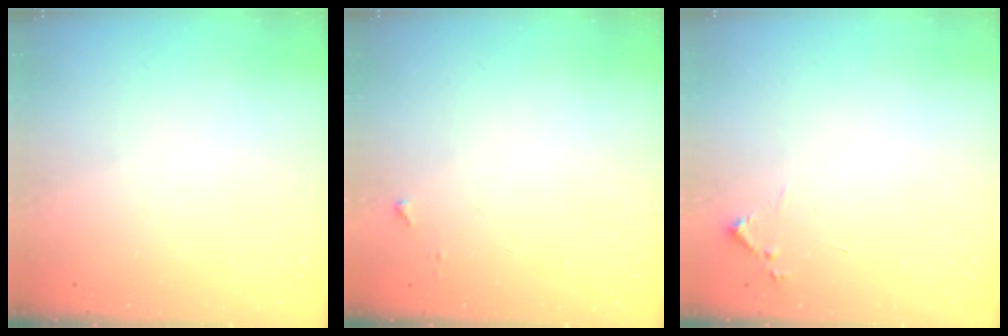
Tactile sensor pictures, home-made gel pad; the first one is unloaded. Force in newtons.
{"total": 3.5, "press": 3.5, "slide": 0.4}
{"total": 5.7, "press": 5.7, "slide": 0.6}